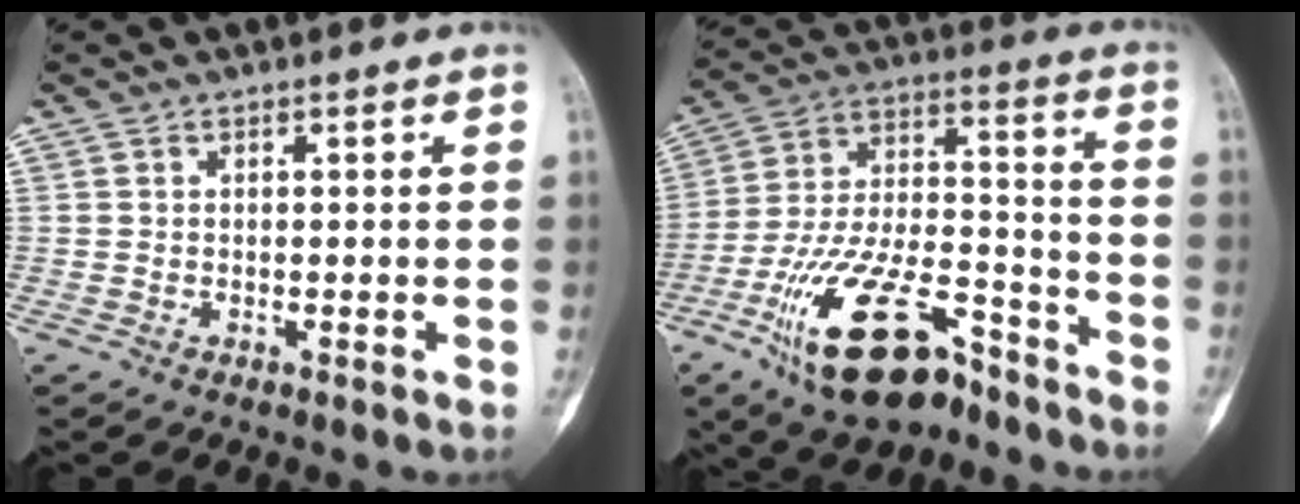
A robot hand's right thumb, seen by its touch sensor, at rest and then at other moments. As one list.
[{"total": 22.8, "force": [-13.7, 10.0, 15.2], "torque": [-0.302, 0.073, -0.247]}]